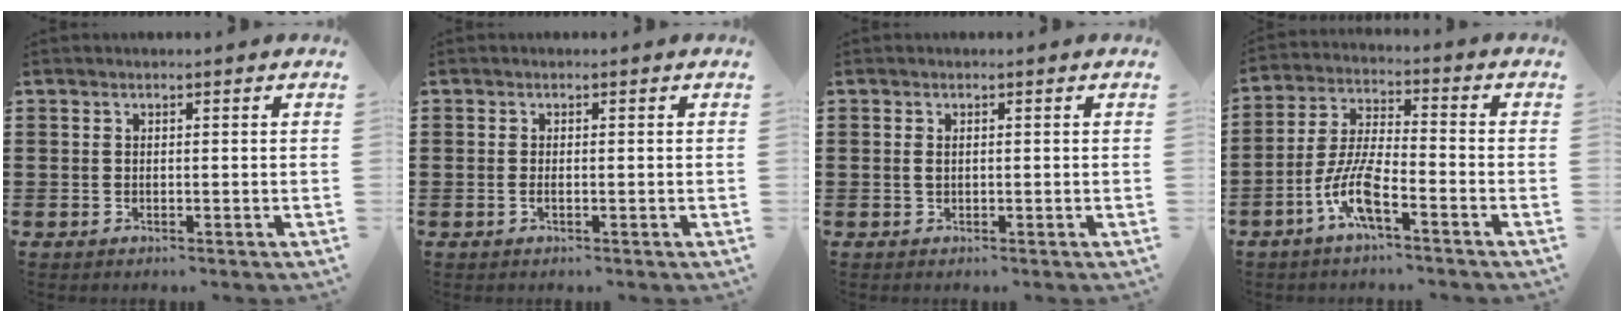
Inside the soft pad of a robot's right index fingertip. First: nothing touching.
{"total": 0.9, "force": [-0.4, 0.1, 0.8], "torque": [-0.015, -0.005, -0.006]}
{"total": 1.0, "force": [0.1, 0.4, 0.9], "torque": [-0.026, -0.001, -0.002]}
{"total": 8.4, "force": [-4.7, 1.8, 6.7], "torque": [-0.163, -0.012, -0.095]}